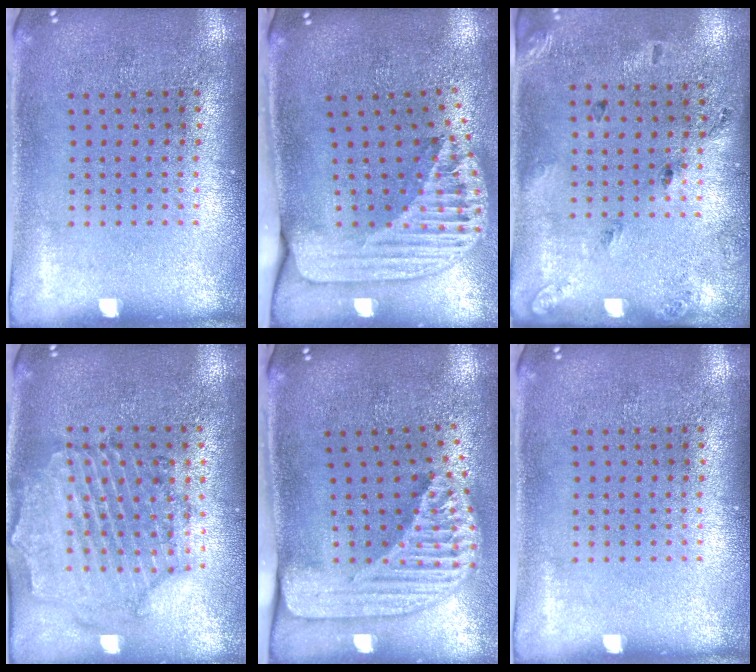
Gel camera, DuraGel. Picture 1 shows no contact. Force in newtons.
{"total": 2.6, "press": 1.8, "slide": 1.8}
{"total": 1.7, "press": 1.0, "slide": 1.4}
{"total": 0.8, "press": 0.7, "slide": 0.3}
{"total": 2.5, "press": 1.7, "slide": 1.7}
{"total": 0.0}